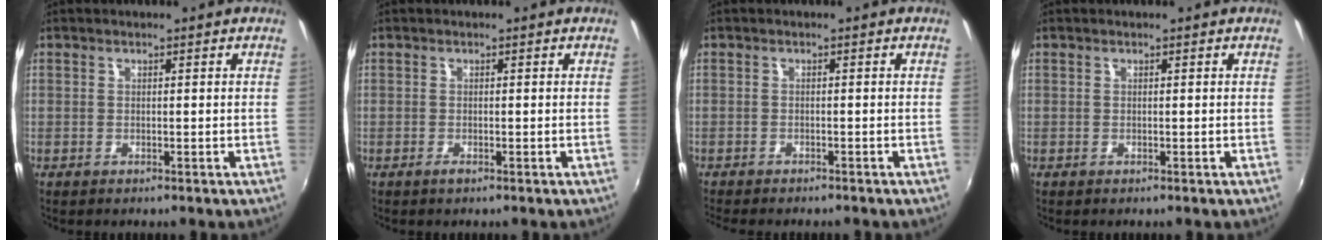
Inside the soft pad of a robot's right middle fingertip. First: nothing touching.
{"total": 0.7, "force": [-0.5, 0.2, 0.4], "torque": [-0.006, -0.002, -0.010]}
{"total": 3.9, "force": [-3.5, 0.8, 1.4], "torque": [-0.036, -0.016, -0.057]}
{"total": 0.0}